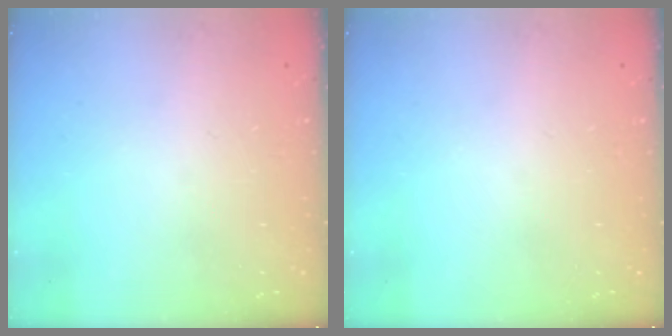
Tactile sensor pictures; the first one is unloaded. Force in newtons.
{"total": 0.0}